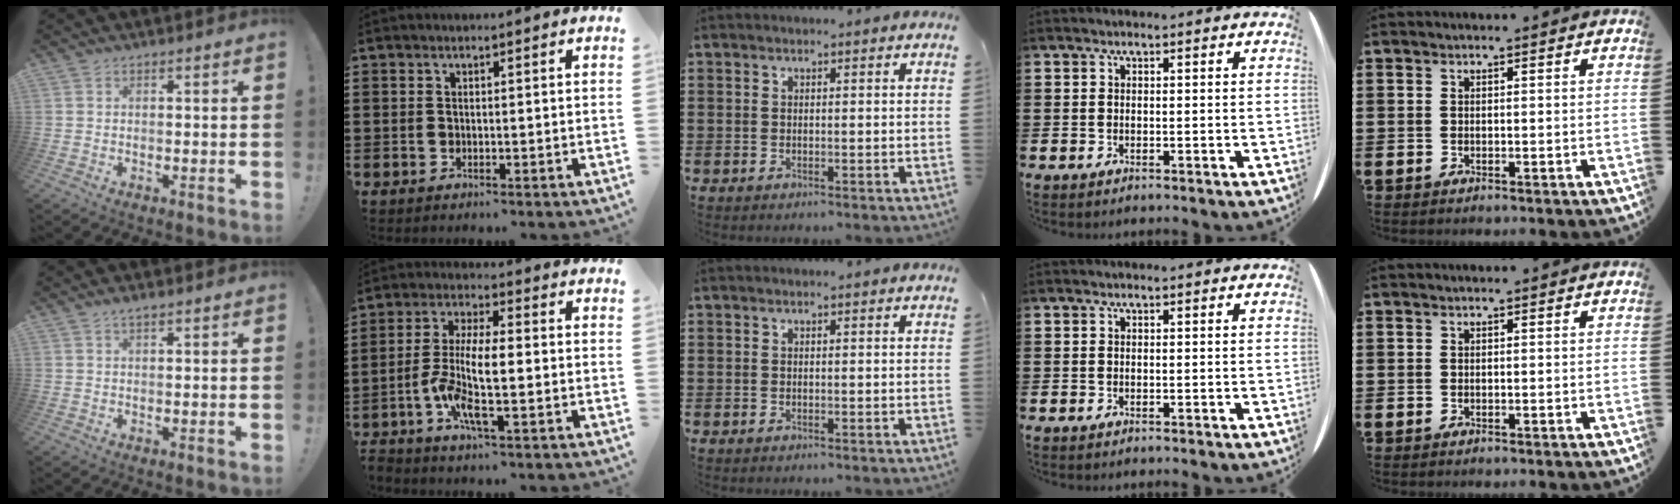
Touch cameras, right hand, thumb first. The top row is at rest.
{"thumb": {"total": 1.5, "force": [1.1, 0.1, 0.9], "torque": [-0.015, -0.002, 0.019]}, "index": {"total": 8.6, "force": [-2.5, 2.2, 7.9], "torque": [-0.172, -0.010, -0.053]}}